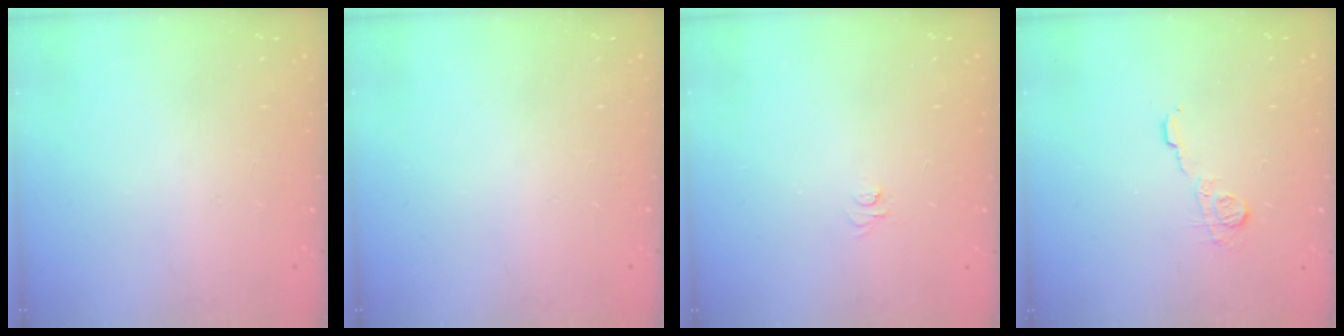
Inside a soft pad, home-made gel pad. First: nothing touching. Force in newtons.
{"total": 0.0}
{"total": 4.0, "press": 4.0, "slide": 0.4}
{"total": 7.3, "press": 7.2, "slide": 0.4}